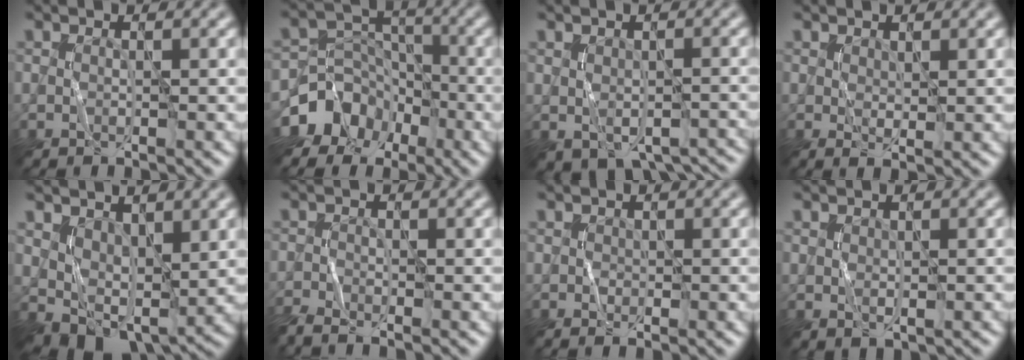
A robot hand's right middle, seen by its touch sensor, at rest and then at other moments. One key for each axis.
{"total": 8.5, "fx": -5.2, "fy": 6.5, "fz": 1.7, "tx": -0.009, "ty": -0.008, "tz": -0.102}
{"total": 3.0, "fx": -1.2, "fy": 1.9, "fz": 2.0, "tx": -0.036, "ty": -0.020, "tz": -0.001}
{"total": 1.3, "fx": 0.5, "fy": 0.5, "fz": 1.1, "tx": -0.024, "ty": -0.007, "tz": 0.018}
{"total": 4.9, "fx": 1.1, "fy": 3.1, "fz": 3.7, "tx": -0.074, "ty": -0.015, "tz": 0.030}
{"total": 1.7, "fx": -1.6, "fy": 0.0, "fz": 0.7, "tx": -0.018, "ty": -0.007, "tz": -0.033}
{"total": 0.5, "fx": -0.2, "fy": 0.4, "fz": 0.3, "tx": -0.006, "ty": -0.003, "tz": 0.001}
{"total": 0.8, "fx": 0.2, "fy": 0.4, "fz": 0.6, "tx": -0.016, "ty": -0.006, "tz": 0.013}